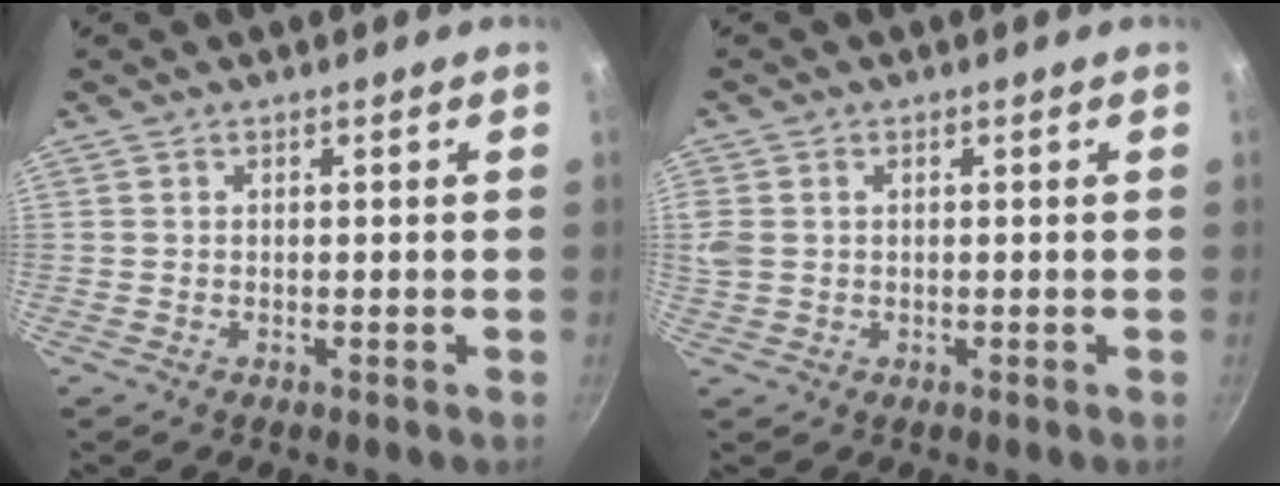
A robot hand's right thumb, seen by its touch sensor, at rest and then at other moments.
{"total": 3.7, "force": [0.6, 2.7, 2.5], "torque": [-0.074, 0.015, 0.018]}